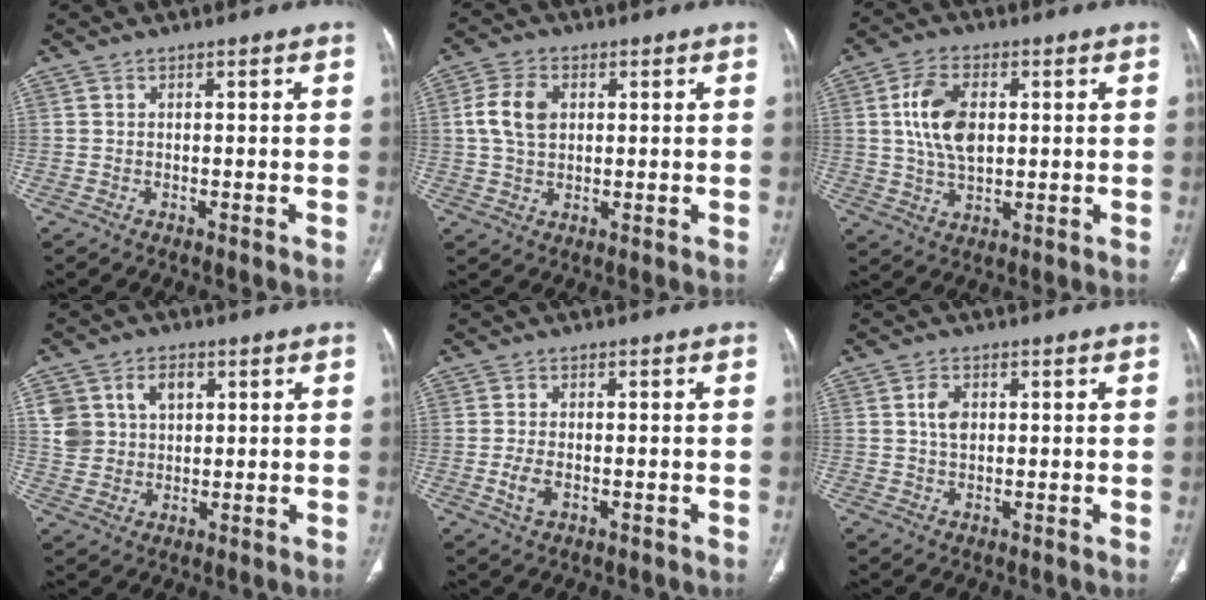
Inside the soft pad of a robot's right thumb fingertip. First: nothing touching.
{"total": 7.1, "force": [1.3, 4.9, 5.0], "torque": [-0.095, 0.006, 0.024]}
{"total": 10.3, "force": [1.6, 6.1, 8.1], "torque": [-0.149, -0.002, 0.033]}
{"total": 8.6, "force": [2.8, 6.8, 4.5], "torque": [-0.054, -0.004, 0.060]}
{"total": 3.6, "force": [-0.9, 2.0, 2.8], "torque": [-0.060, 0.000, -0.016]}
{"total": 3.5, "force": [0.7, 2.4, 2.5], "torque": [-0.042, -0.001, 0.011]}